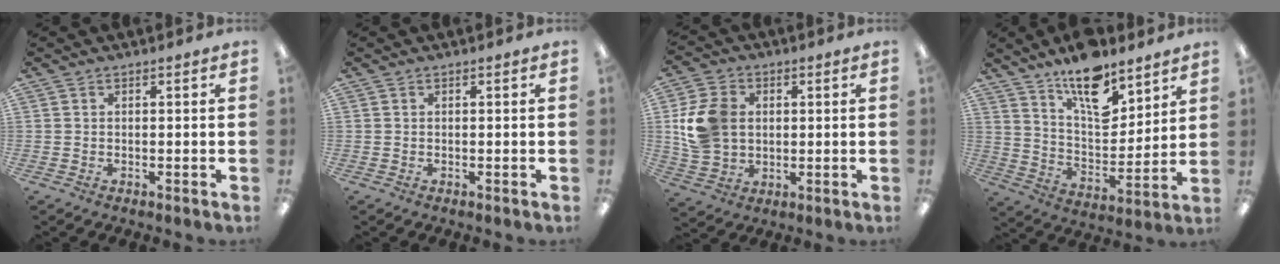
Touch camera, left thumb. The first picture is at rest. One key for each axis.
{"total": 0.0}
{"total": 11.4, "fx": 1.4, "fy": 9.1, "fz": 6.6, "tx": -0.141, "ty": 0.016, "tz": 0.032}
{"total": 15.2, "fx": 11.2, "fy": 6.4, "fz": 8.0, "tx": -0.123, "ty": -0.073, "tz": 0.197}